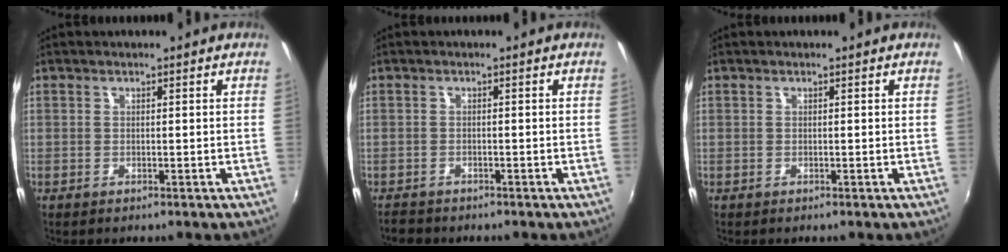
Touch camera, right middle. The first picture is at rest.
{"total": 2.5, "force": [-2.3, 1.0, 0.5], "torque": [-0.019, -0.009, -0.043]}
{"total": 0.0}